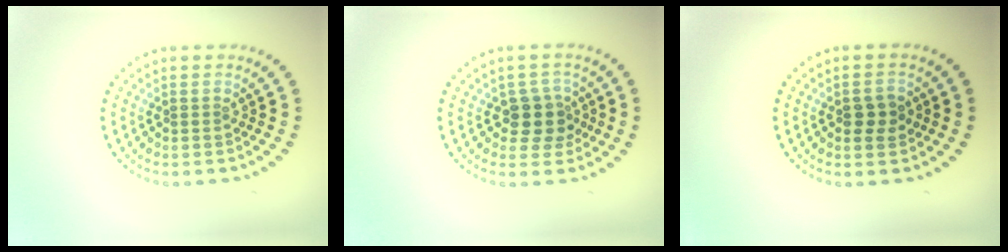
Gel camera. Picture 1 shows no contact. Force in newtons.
{"total": 2.8, "press": 2.5, "slide": 1.3}
{"total": 2.1, "press": 2.1, "slide": 0.3}